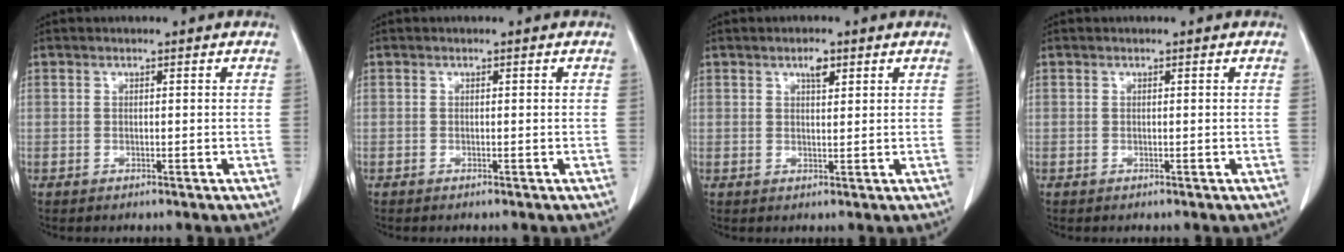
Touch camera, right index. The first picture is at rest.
{"total": 0.0}
{"total": 2.6, "force": [1.5, 1.1, 1.9], "torque": [-0.035, 0.000, 0.026]}
{"total": 0.0}